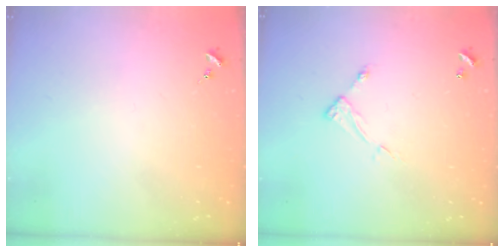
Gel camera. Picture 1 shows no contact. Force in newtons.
{"total": 4.9, "press": 4.8, "slide": 0.3}